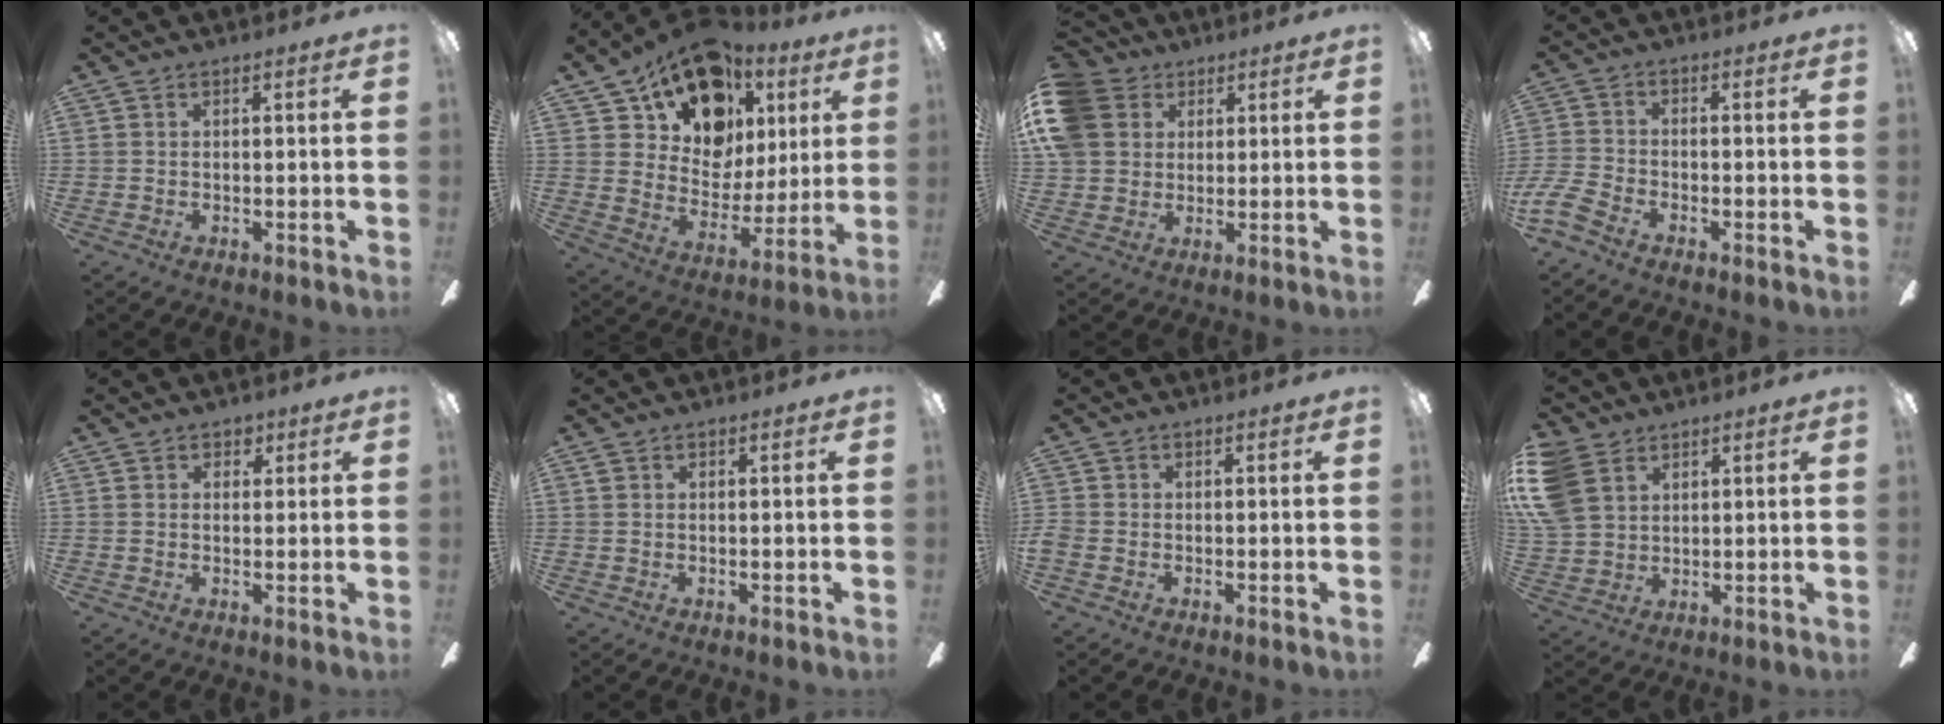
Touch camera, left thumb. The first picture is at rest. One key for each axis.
{"total": 20.0, "fx": 12.5, "fy": 13.0, "fz": 8.5, "tx": -0.157, "ty": -0.064, "tz": 0.239}
{"total": 11.8, "fx": 4.2, "fy": 10.0, "fz": 4.7, "tx": -0.119, "ty": -0.001, "tz": 0.085}
{"total": 5.8, "fx": -3.9, "fy": 2.6, "fz": 3.4, "tx": -0.081, "ty": 0.006, "tz": -0.073}
{"total": 2.4, "fx": 1.1, "fy": 2.0, "fz": 0.6, "tx": 0.010, "ty": -0.002, "tz": 0.016}
{"total": 0.6, "fx": 0.2, "fy": 0.6, "fz": 0.2, "tx": -0.002, "ty": 0.004, "tz": 0.002}
{"total": 1.4, "fx": -0.5, "fy": 1.2, "fz": 0.6, "tx": -0.011, "ty": 0.002, "tz": -0.009}
{"total": 11.3, "fx": 5.1, "fy": 8.5, "fz": 5.3, "tx": -0.138, "ty": -0.001, "tz": 0.100}